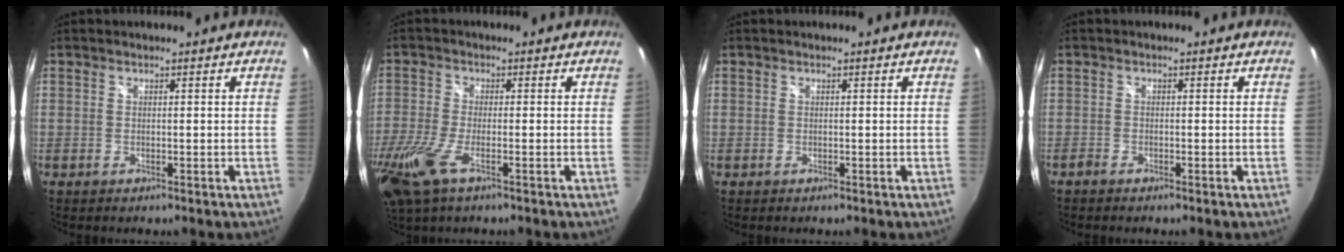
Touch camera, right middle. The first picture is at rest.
{"total": 12.4, "force": [-6.5, 4.5, 9.6], "torque": [-0.229, -0.043, -0.126]}
{"total": 0.0}
{"total": 1.0, "force": [-0.9, 0.3, 0.3], "torque": [-0.008, -0.004, -0.022]}